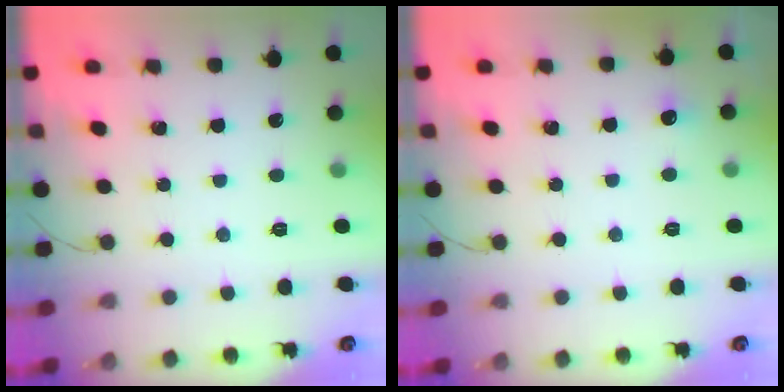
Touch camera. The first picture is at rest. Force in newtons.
{"total": 3.6, "press": 3.4, "slide": 1.3}